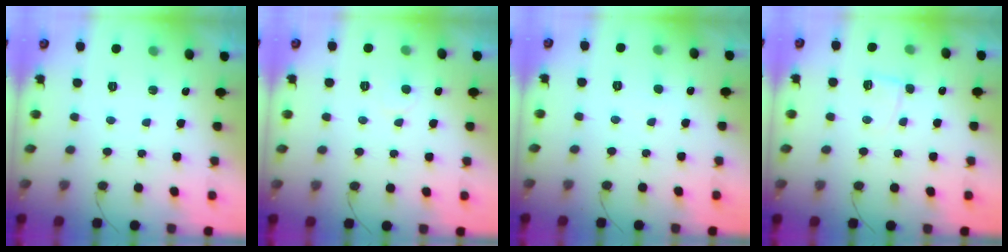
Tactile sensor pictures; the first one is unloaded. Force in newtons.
{"total": 4.0, "press": 3.9, "slide": 0.5}
{"total": 2.2, "press": 2.2, "slide": 0.2}
{"total": 3.4, "press": 3.4, "slide": 0.4}